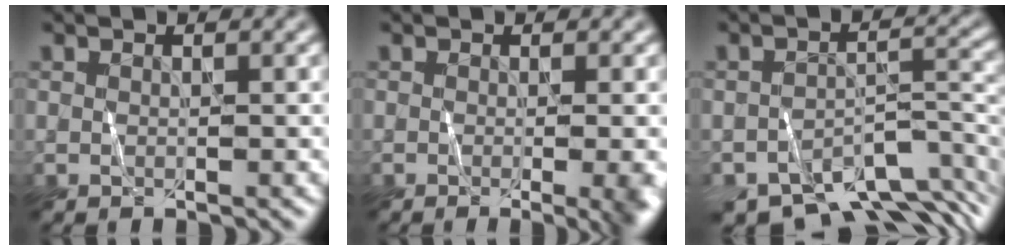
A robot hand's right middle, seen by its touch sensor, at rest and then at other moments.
{"total": 4.4, "force": [-0.7, 1.6, 4.0], "torque": [-0.026, -0.003, -0.009]}
{"total": 8.6, "force": [-6.3, 3.2, 4.8], "torque": [-0.054, -0.009, -0.091]}